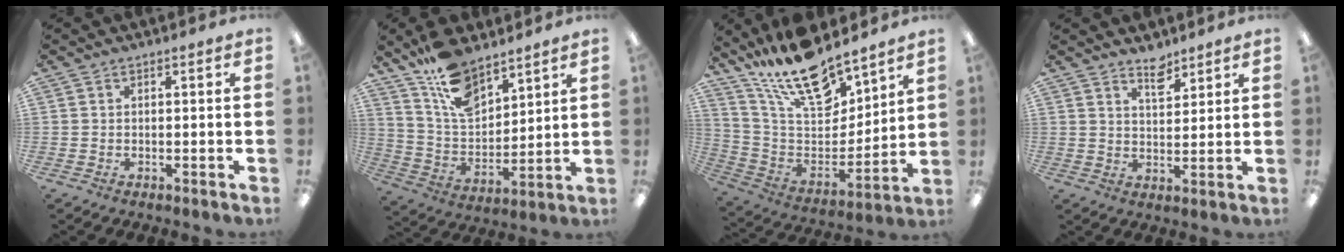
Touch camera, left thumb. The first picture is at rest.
{"total": 14.1, "force": [10.4, 6.4, 7.1], "torque": [-0.144, -0.051, 0.194]}
{"total": 19.6, "force": [16.0, 6.8, 9.0], "torque": [-0.172, -0.104, 0.283]}
{"total": 5.6, "force": [4.6, 2.3, 2.2], "torque": [-0.023, -0.030, 0.078]}